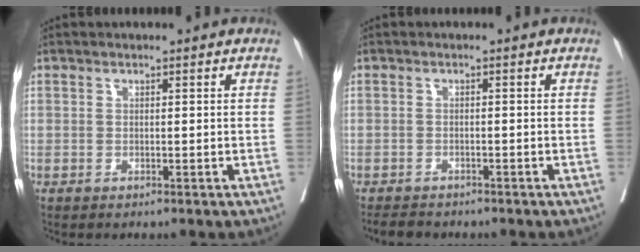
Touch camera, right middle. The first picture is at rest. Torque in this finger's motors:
{"motor_torque": [0.38, -0.63, 0.07, 0.00]}